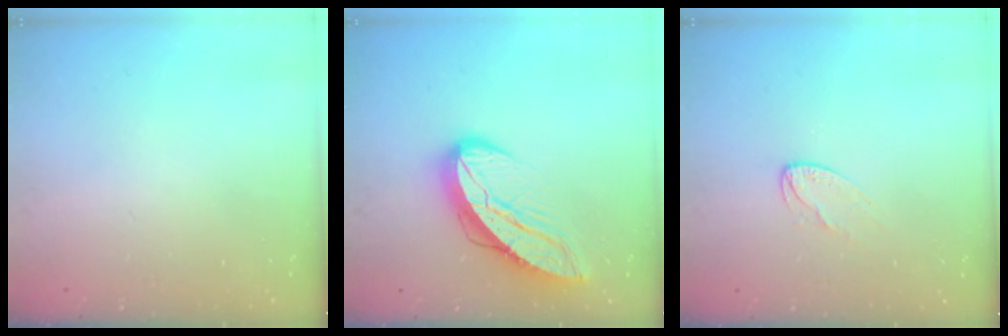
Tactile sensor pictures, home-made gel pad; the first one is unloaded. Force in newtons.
{"total": 11.7, "press": 11.7, "slide": 1.1}
{"total": 4.8, "press": 4.8, "slide": 0.4}